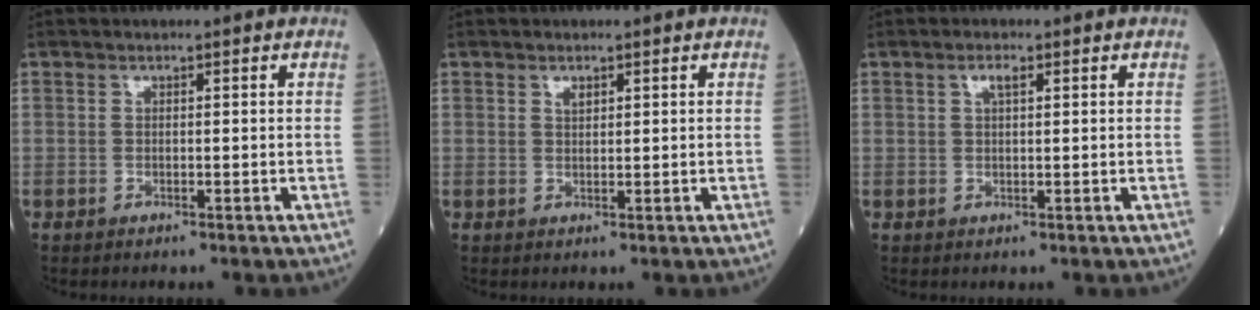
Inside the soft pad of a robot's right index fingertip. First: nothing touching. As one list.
[{"total": 1.1, "force": [0.7, 0.5, 0.7], "torque": [-0.012, -0.001, 0.013]}, {"total": 1.7, "force": [0.8, 0.5, 1.4], "torque": [-0.028, 0.003, 0.014]}]